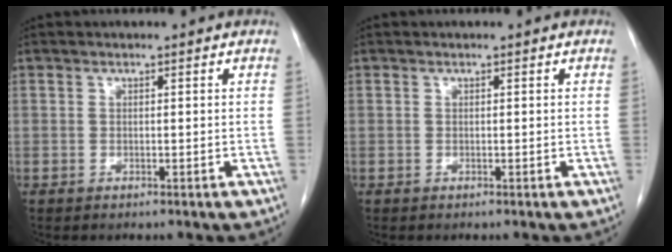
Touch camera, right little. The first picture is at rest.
{"total": 0.0}